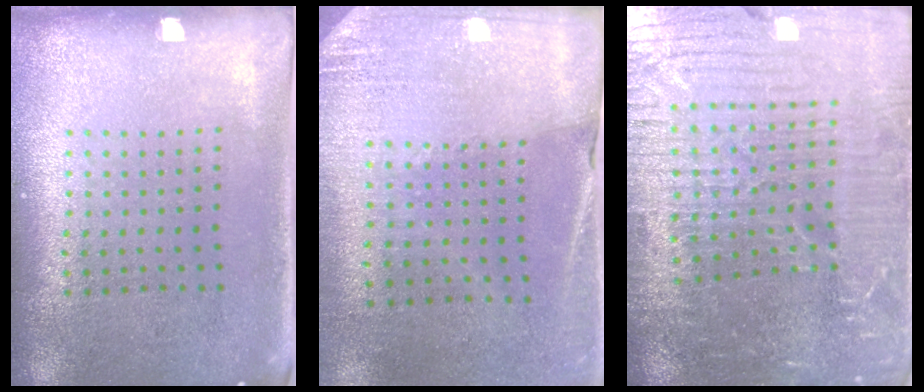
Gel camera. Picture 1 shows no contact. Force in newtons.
{"total": 2.6, "press": 2.4, "slide": 1.0}
{"total": 5.6, "press": 5.1, "slide": 2.2}